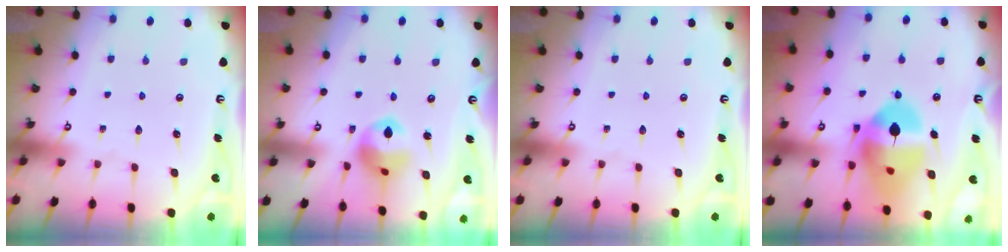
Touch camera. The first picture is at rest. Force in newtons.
{"total": 11.6, "press": 11.6, "slide": 1.1}
{"total": 0.0}
{"total": 18.1, "press": 17.9, "slide": 2.2}